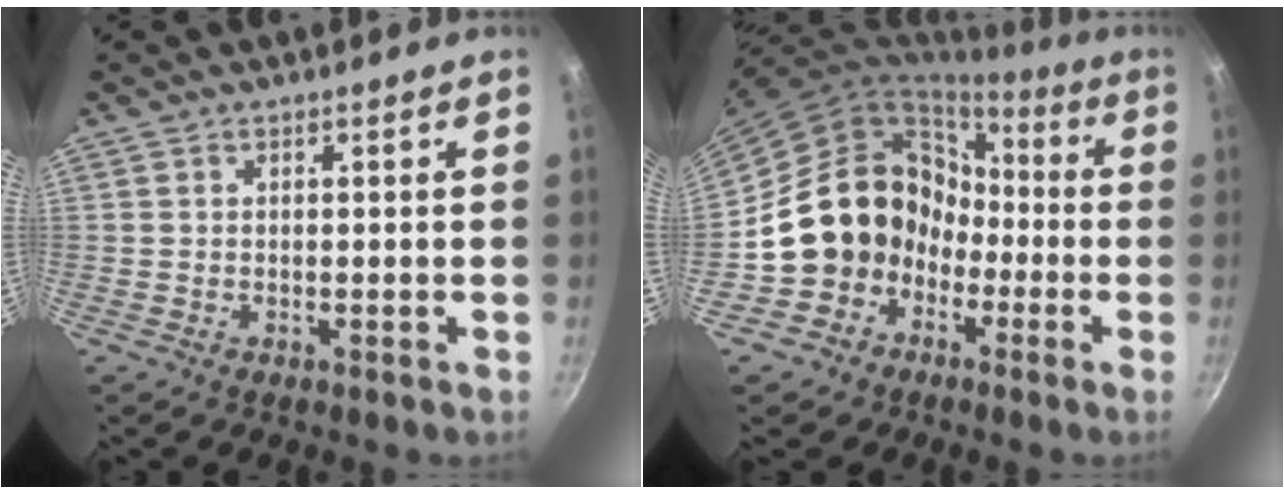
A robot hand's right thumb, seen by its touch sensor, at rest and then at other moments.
{"total": 15.6, "force": [-3.8, 13.8, 6.2], "torque": [-0.049, 0.072, -0.051]}